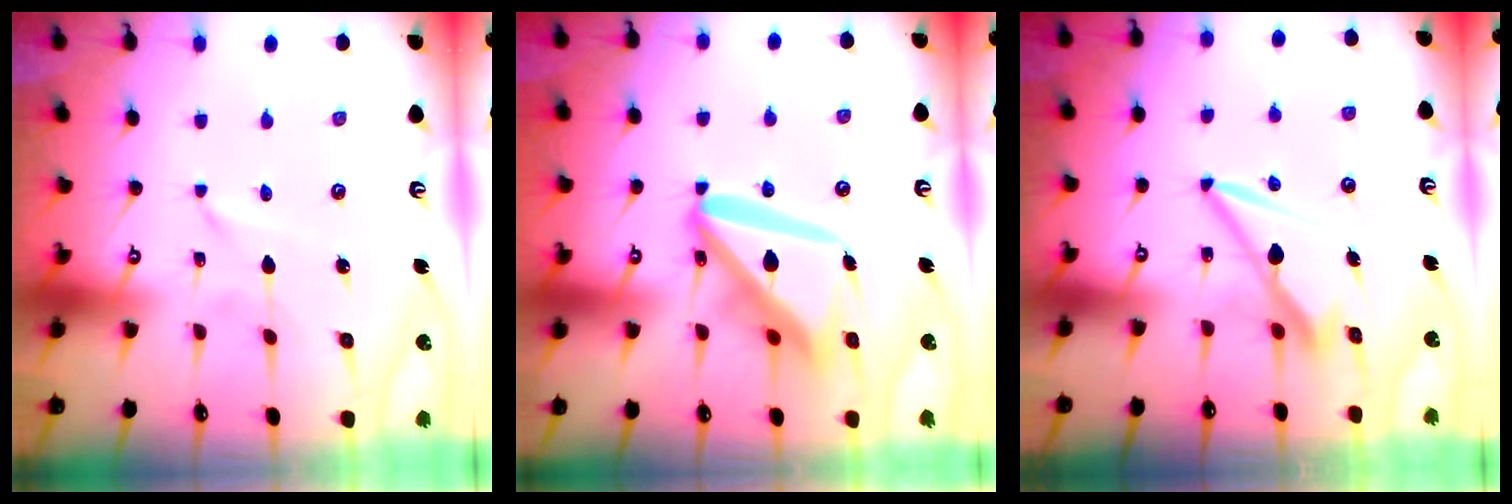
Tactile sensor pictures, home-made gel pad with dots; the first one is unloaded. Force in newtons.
{"total": 20.0, "press": 19.8, "slide": 2.4}
{"total": 9.4, "press": 9.3, "slide": 1.5}